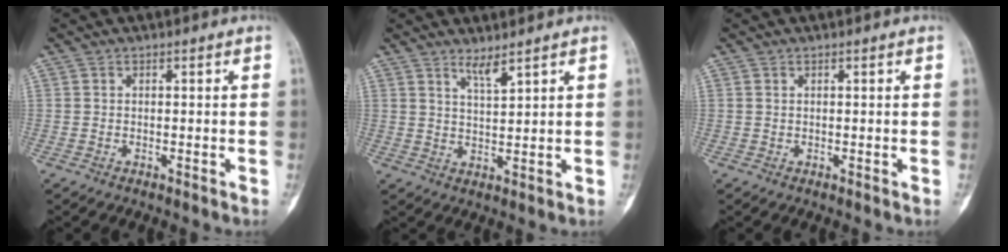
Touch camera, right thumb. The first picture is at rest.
{"total": 2.9, "force": [2.4, 0.1, 1.7], "torque": [-0.029, -0.026, 0.047]}
{"total": 0.0}